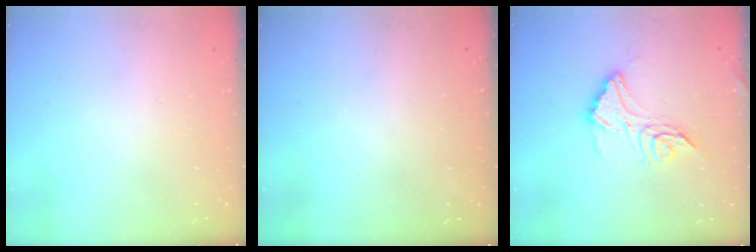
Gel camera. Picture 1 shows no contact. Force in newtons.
{"total": 2.9, "press": 2.8, "slide": 0.8}
{"total": 13.6, "press": 13.6, "slide": 1.1}